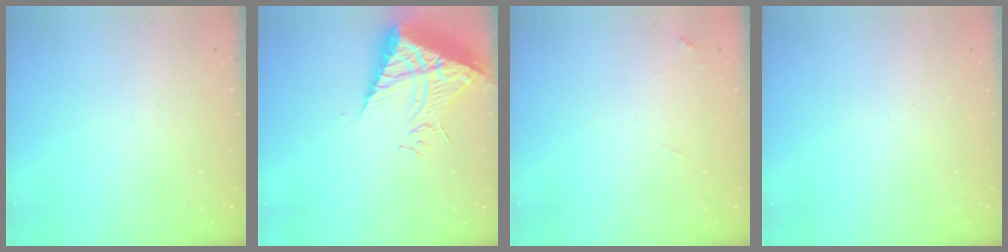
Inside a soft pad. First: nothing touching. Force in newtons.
{"total": 10.3, "press": 10.2, "slide": 1.1}
{"total": 6.3, "press": 6.3, "slide": 0.5}
{"total": 0.0}